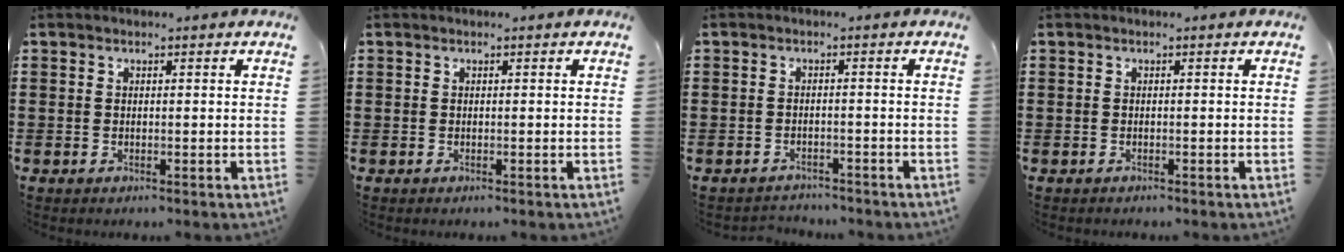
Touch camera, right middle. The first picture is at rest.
{"total": 0.0}
{"total": 1.9, "force": [-1.9, 0.4, -0.3], "torque": [-0.001, 0.001, -0.044]}
{"total": 0.0}